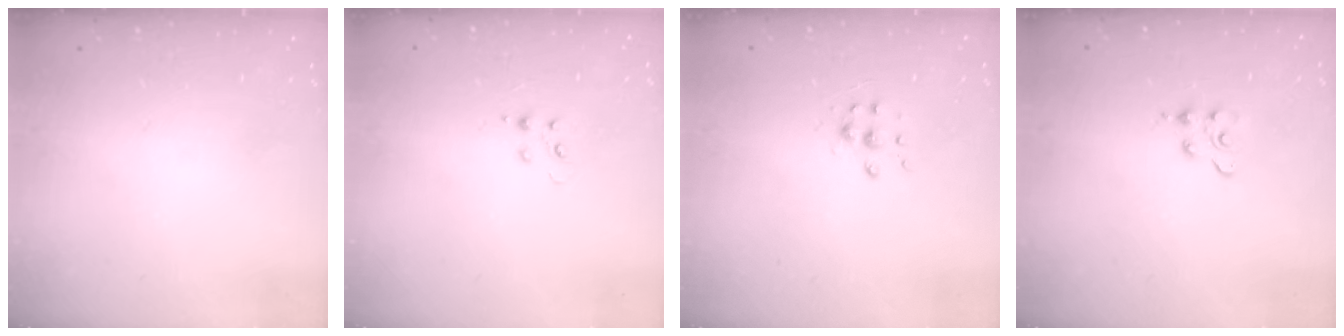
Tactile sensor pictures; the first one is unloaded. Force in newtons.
{"total": 3.7, "press": 3.7, "slide": 0.4}
{"total": 6.4, "press": 6.4, "slide": 0.5}
{"total": 3.0, "press": 3.0, "slide": 0.4}